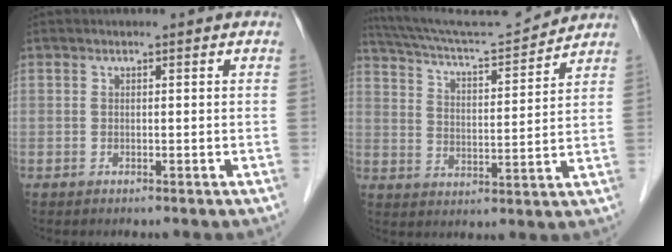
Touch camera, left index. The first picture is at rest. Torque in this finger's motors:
{"motor_torque": [0.89, -1.25, 0.19, 0.02]}